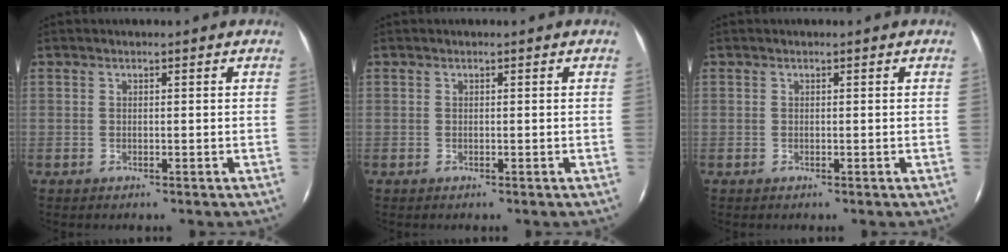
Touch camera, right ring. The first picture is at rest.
{"total": 0.0}
{"total": 0.0}